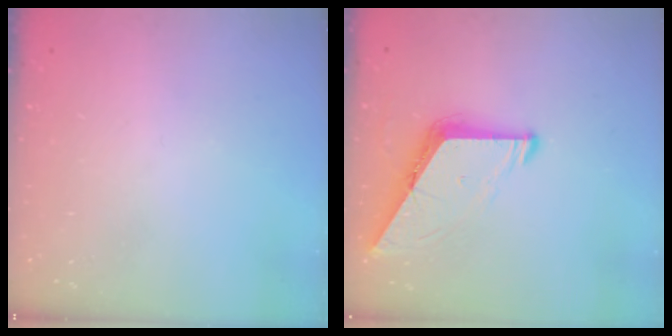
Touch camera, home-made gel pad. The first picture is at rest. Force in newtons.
{"total": 8.6, "press": 8.5, "slide": 0.9}